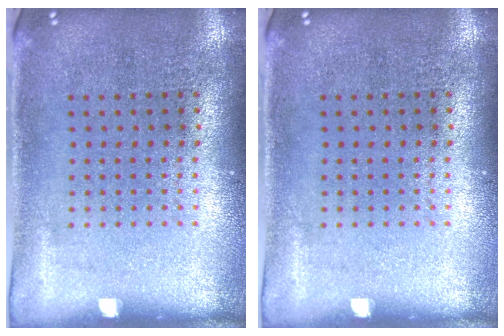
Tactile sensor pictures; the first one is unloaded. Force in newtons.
{"total": 0.0}